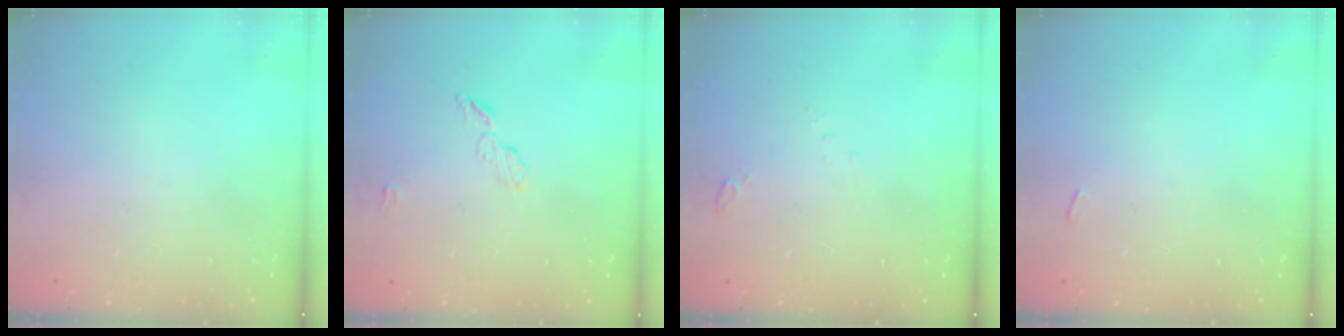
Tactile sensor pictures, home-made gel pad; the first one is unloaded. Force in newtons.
{"total": 5.3, "press": 5.3, "slide": 0.3}
{"total": 3.0, "press": 2.1, "slide": 2.1}
{"total": 2.2, "press": 2.2, "slide": 0.3}